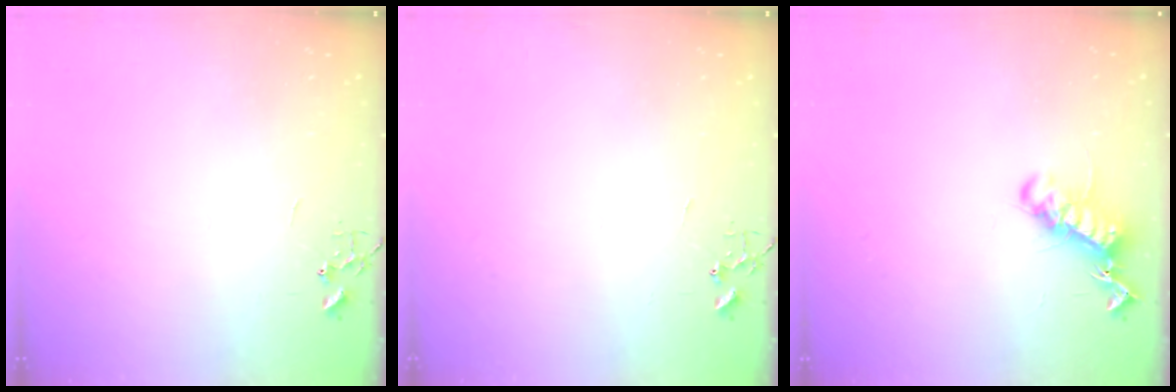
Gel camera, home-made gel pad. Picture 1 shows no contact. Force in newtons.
{"total": 0.0}
{"total": 13.3, "press": 13.3, "slide": 0.9}